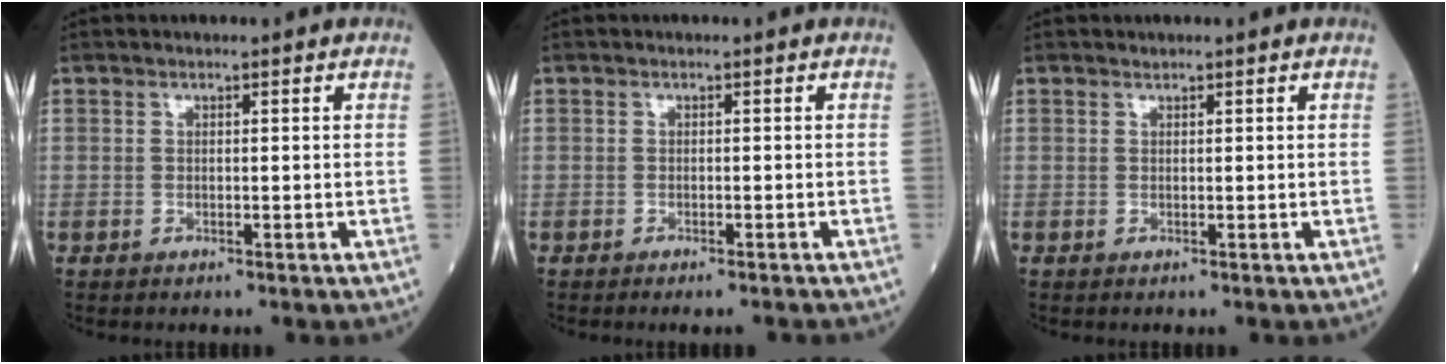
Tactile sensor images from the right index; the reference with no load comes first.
{"total": 2.7, "force": [-2.5, 0.0, 1.1], "torque": [-0.010, -0.005, -0.034]}
{"total": 0.0}